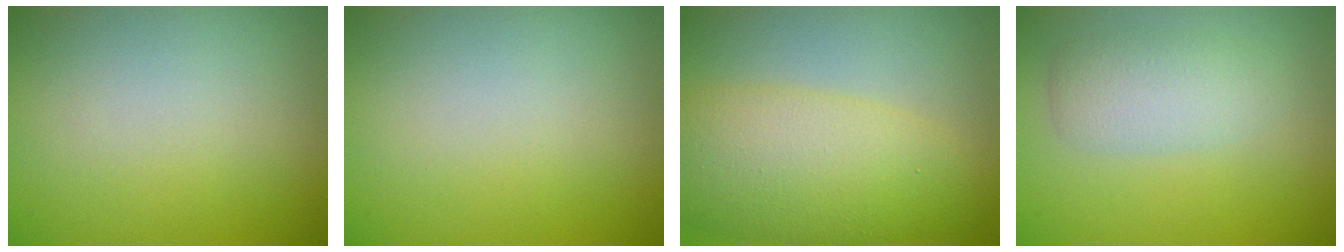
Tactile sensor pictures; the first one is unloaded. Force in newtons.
{"total": 0.0}
{"total": 7.9, "press": 7.9, "slide": 0.1}
{"total": 3.0, "press": 3.0, "slide": 0.3}